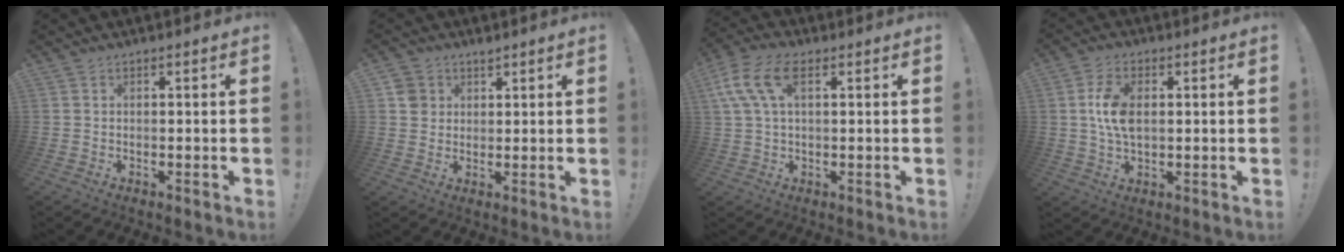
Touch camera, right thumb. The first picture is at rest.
{"total": 4.0, "force": [2.1, 3.4, 0.7], "torque": [-0.001, -0.007, 0.038]}
{"total": 10.6, "force": [3.8, 5.5, 8.3], "torque": [-0.175, 0.009, 0.078]}
{"total": 8.8, "force": [1.0, 5.3, 7.0], "torque": [-0.127, 0.000, 0.015]}